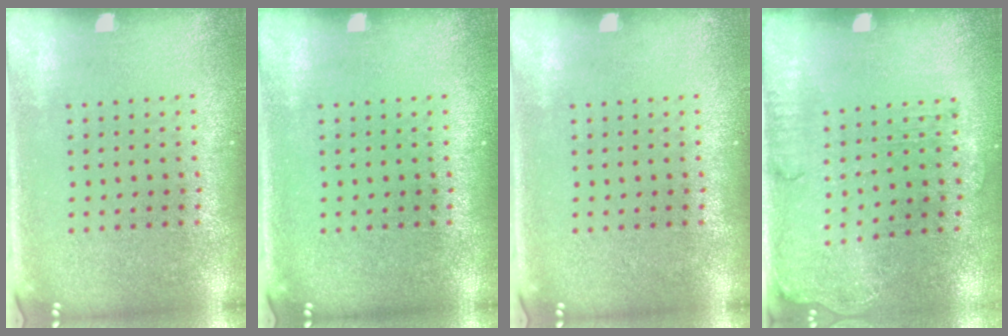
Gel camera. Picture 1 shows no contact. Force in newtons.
{"total": 0.0}
{"total": 0.0}
{"total": 1.6, "press": 1.3, "slide": 1.0}